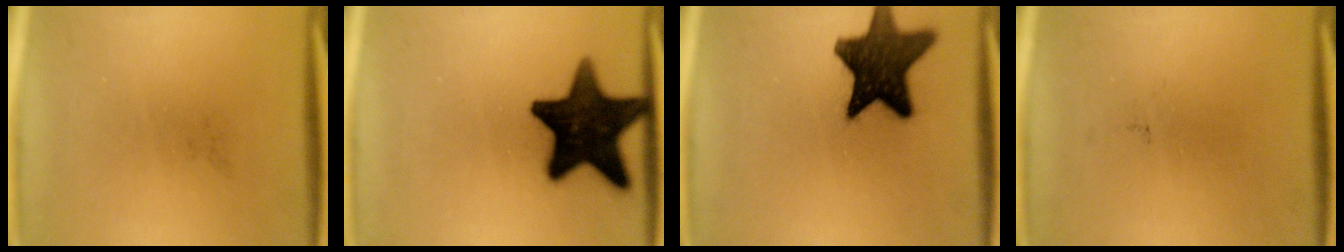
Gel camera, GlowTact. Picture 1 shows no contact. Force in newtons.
{"total": 18.4}
{"total": 15.4}
{"total": 0.0}